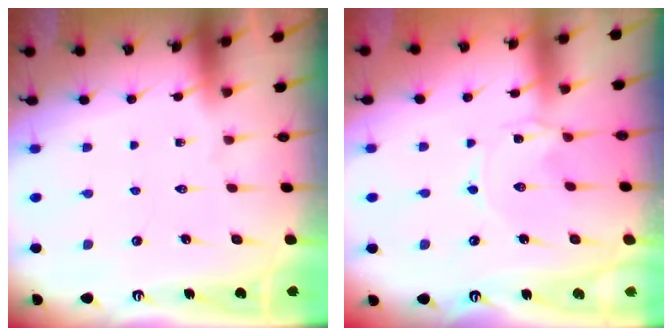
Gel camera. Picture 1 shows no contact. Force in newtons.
{"total": 0.0}